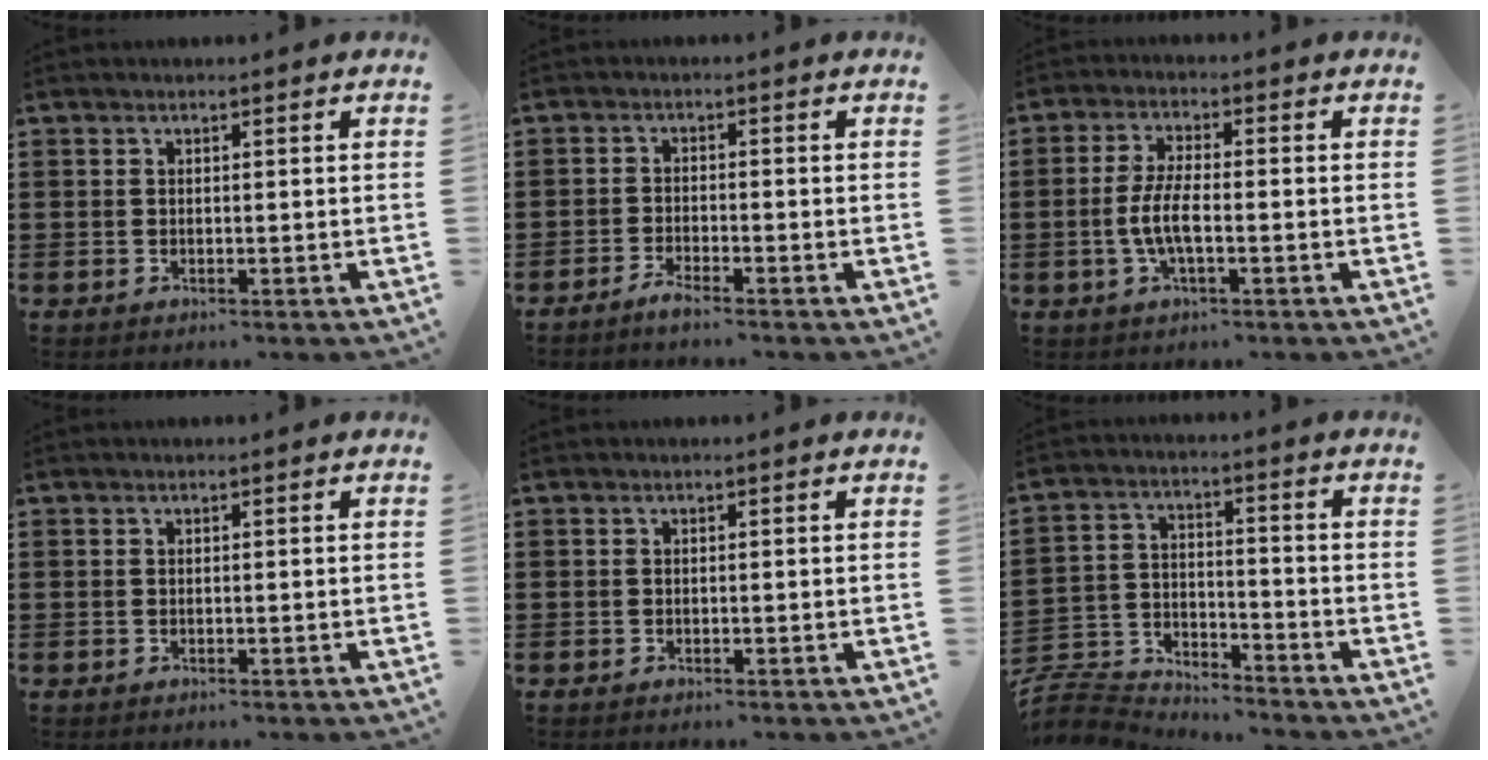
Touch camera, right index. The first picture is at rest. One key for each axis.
{"total": 1.8, "fx": -1.7, "fy": -0.1, "fz": 0.5, "tx": -0.010, "ty": 0.001, "tz": -0.032}
{"total": 5.2, "fx": -1.4, "fy": 1.5, "fz": 4.8, "tx": -0.117, "ty": -0.007, "tz": -0.036}
{"total": 0.0}
{"total": 0.0}
{"total": 5.9, "fx": -5.8, "fy": 1.2, "fz": 0.4, "tx": -0.025, "ty": 0.001, "tz": -0.121}